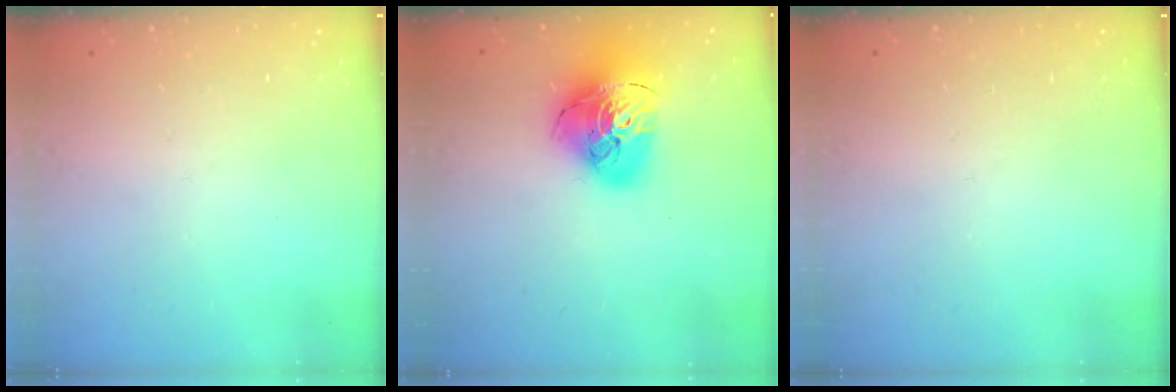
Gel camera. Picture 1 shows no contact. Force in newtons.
{"total": 19.9, "press": 19.8, "slide": 2.2}
{"total": 0.0}